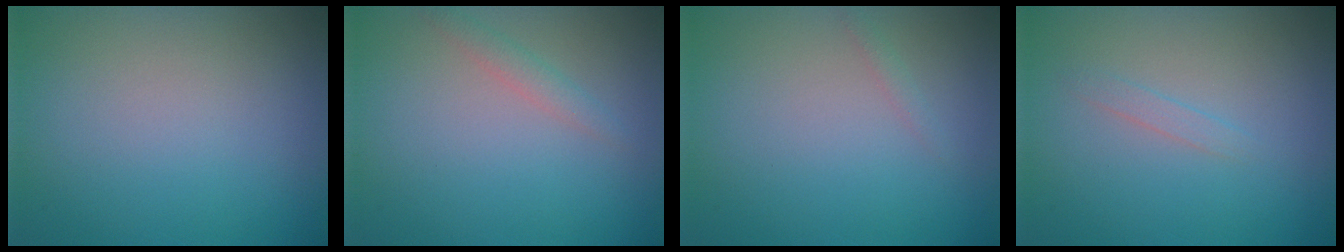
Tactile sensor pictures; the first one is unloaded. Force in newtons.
{"total": 1.3, "press": 1.3, "slide": 0.1}
{"total": 0.5, "press": 0.5, "slide": 0.0}
{"total": 0.8, "press": 0.8, "slide": 0.1}